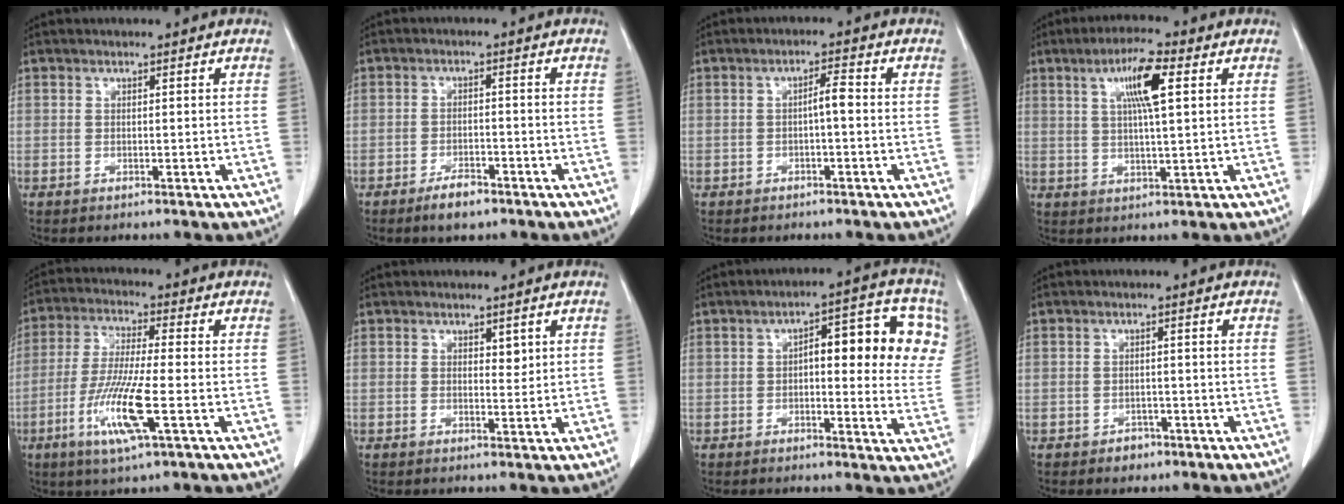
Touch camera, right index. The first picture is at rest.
{"total": 3.9, "force": [-2.8, 1.4, 2.3], "torque": [-0.042, 0.000, -0.045]}
{"total": 2.4, "force": [-0.4, 0.3, 2.3], "torque": [-0.039, 0.006, -0.005]}
{"total": 7.7, "force": [2.7, 0.7, 7.1], "torque": [-0.131, 0.006, 0.046]}
{"total": 10.9, "force": [-3.9, 0.4, 10.1], "torque": [-0.208, -0.018, -0.076]}
{"total": 1.4, "force": [0.7, 0.8, 0.9], "torque": [-0.010, -0.004, 0.013]}
{"total": 14.3, "force": [3.8, 4.9, 12.9], "torque": [-0.149, 0.028, 0.037]}
{"total": 2.0, "force": [-1.3, 1.5, 0.4], "torque": [-0.005, 0.006, -0.016]}